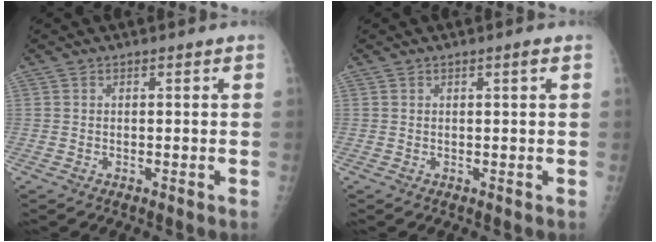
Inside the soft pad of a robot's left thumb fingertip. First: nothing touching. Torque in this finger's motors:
{"motor_torque": [-0.17, -0.03, -0.18, -0.01, -0.02]}